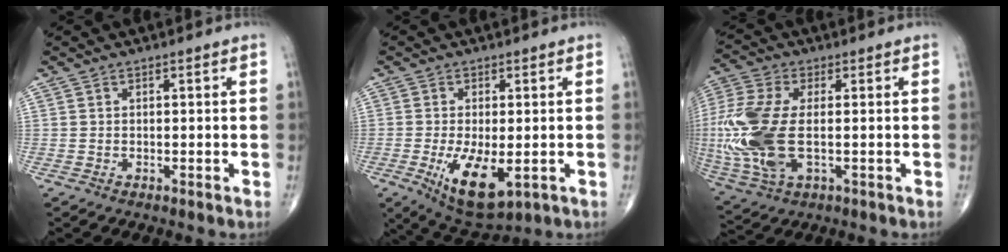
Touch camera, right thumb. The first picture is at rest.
{"total": 10.2, "force": [-2.7, 4.3, 8.8], "torque": [-0.149, -0.022, -0.032]}
{"total": 18.0, "force": [-1.3, 9.0, 15.6], "torque": [-0.391, -0.011, -0.017]}